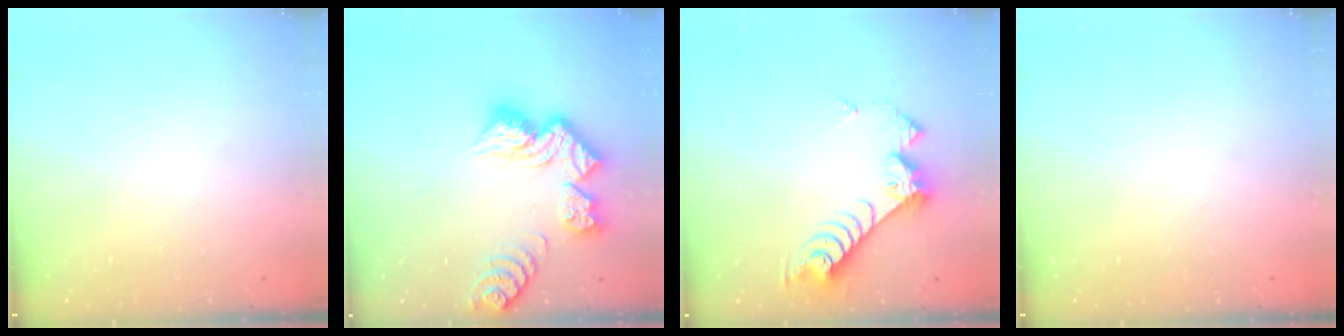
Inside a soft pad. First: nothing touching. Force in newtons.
{"total": 15.7, "press": 15.6, "slide": 1.7}
{"total": 9.6, "press": 9.5, "slide": 0.7}
{"total": 0.0}